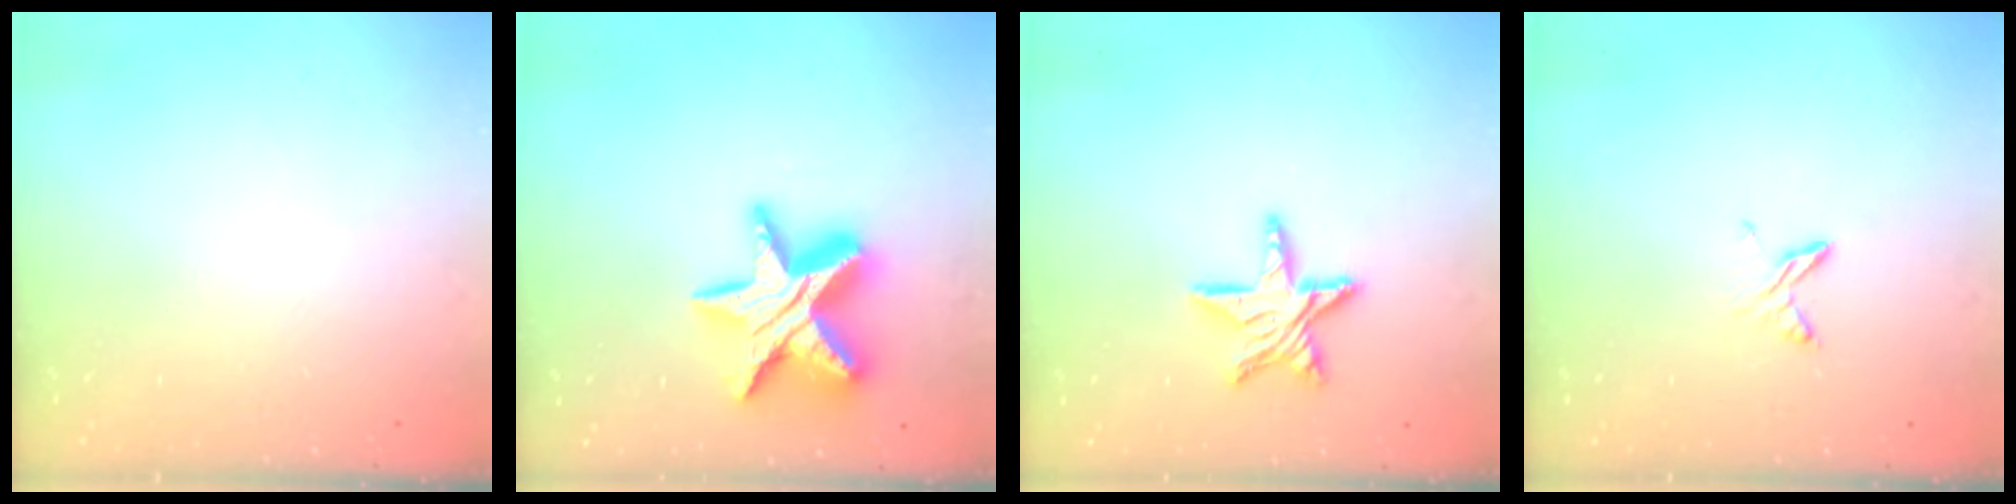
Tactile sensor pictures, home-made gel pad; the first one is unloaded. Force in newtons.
{"total": 18.1, "press": 18.0, "slide": 1.1}
{"total": 11.1, "press": 11.1, "slide": 1.0}
{"total": 5.1, "press": 5.1, "slide": 0.6}